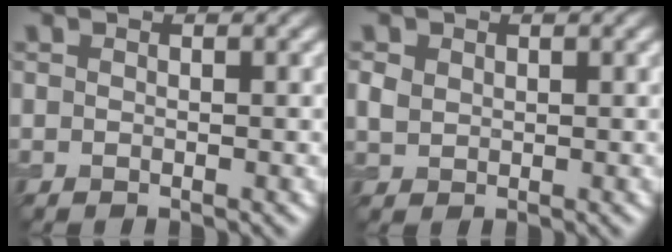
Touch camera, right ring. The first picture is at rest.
{"total": 1.5, "force": [0.5, 1.2, 0.6], "torque": [-0.013, 0.001, 0.012]}